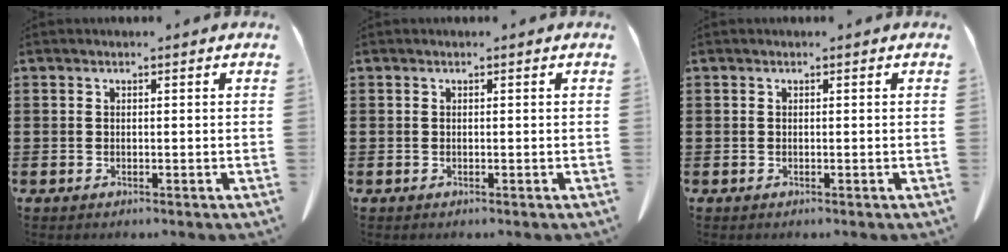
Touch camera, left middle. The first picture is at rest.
{"total": 0.0}
{"total": 0.0}